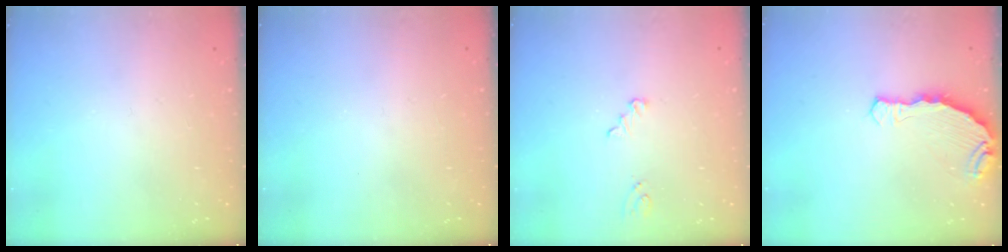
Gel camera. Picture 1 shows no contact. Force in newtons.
{"total": 0.0}
{"total": 2.1, "press": 2.0, "slide": 0.2}
{"total": 8.2, "press": 6.5, "slide": 5.1}